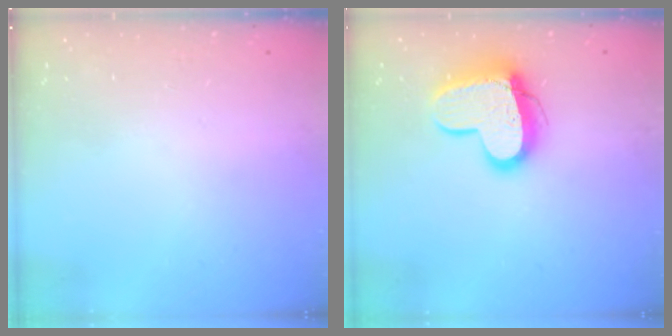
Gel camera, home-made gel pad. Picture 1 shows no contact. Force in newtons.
{"total": 14.7, "press": 14.7, "slide": 1.3}